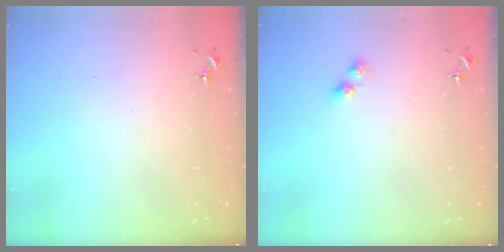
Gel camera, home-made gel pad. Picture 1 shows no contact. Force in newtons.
{"total": 4.0, "press": 4.0, "slide": 0.5}